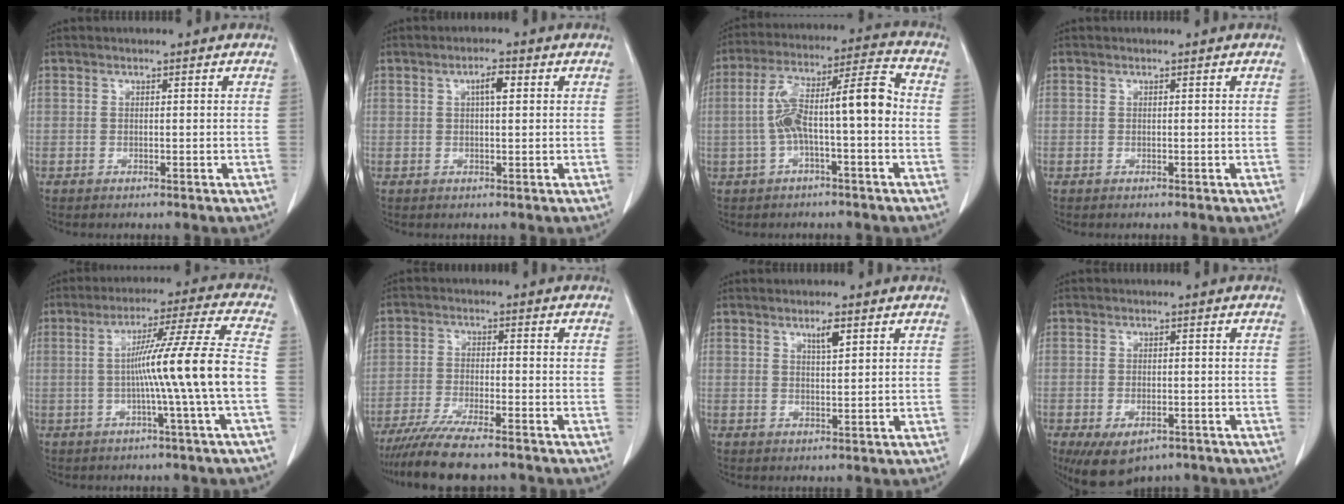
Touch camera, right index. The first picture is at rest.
{"total": 2.8, "force": [0.9, 0.7, 2.6], "torque": [-0.044, 0.003, 0.014]}
{"total": 11.7, "force": [-1.1, 2.1, 11.5], "torque": [-0.204, 0.044, -0.019]}
{"total": 0.0}
{"total": 11.9, "force": [-1.8, -2.4, 11.5], "torque": [-0.189, 0.008, -0.028]}
{"total": 10.4, "force": [-8.7, 1.1, 5.6], "torque": [-0.088, -0.023, -0.141]}
{"total": 2.7, "force": [1.6, 0.4, 2.1], "torque": [-0.037, -0.003, 0.027]}
{"total": 7.4, "force": [-4.7, 3.9, 4.2], "torque": [-0.065, -0.006, -0.067]}